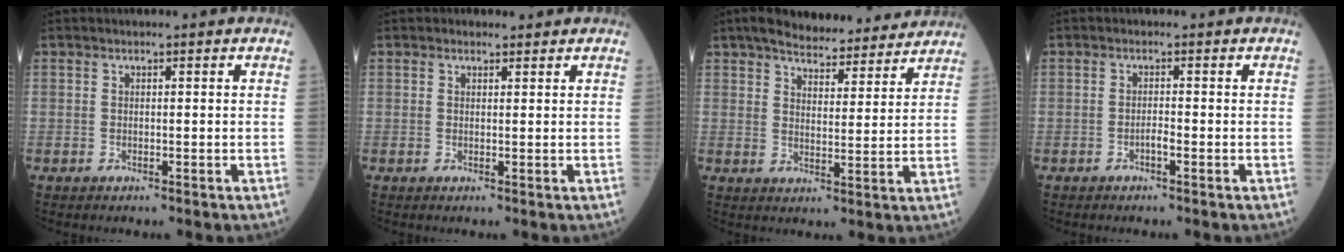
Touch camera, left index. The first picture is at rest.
{"total": 0.9, "force": [0.7, 0.5, 0.1], "torque": [-0.003, 0.001, 0.008]}
{"total": 15.4, "force": [13.8, 3.6, 5.8], "torque": [-0.069, 0.018, 0.186]}
{"total": 1.0, "force": [-0.6, 0.1, 0.8], "torque": [-0.016, 0.002, -0.012]}